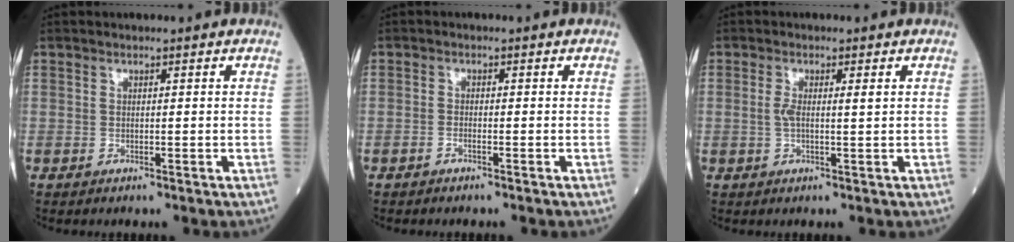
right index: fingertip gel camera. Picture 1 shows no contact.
{"total": 0.8, "force": [-0.7, 0.1, 0.5], "torque": [-0.010, 0.001, -0.014]}
{"total": 2.6, "force": [0.5, 0.4, 2.6], "torque": [-0.055, 0.006, 0.008]}